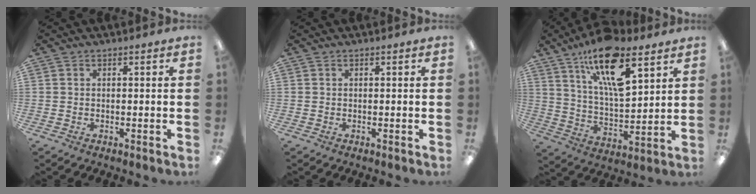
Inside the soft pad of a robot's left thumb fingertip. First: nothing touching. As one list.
[{"total": 0.0}, {"total": 18.8, "force": [11.6, 7.2, 13.0], "torque": [-0.213, -0.057, 0.193]}]